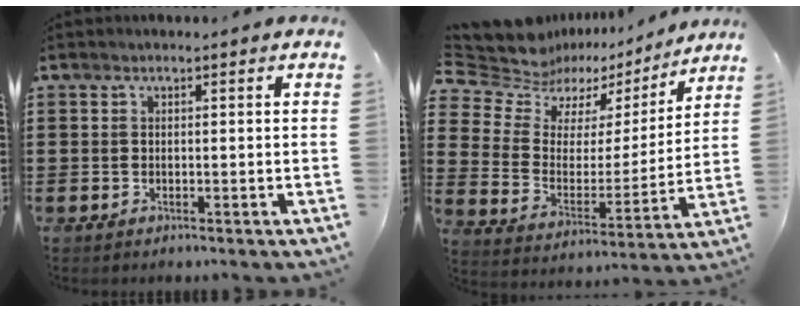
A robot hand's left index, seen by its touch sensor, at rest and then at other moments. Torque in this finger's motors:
{"motor_torque": [2.14, 0.00, 0.64, 0.10]}